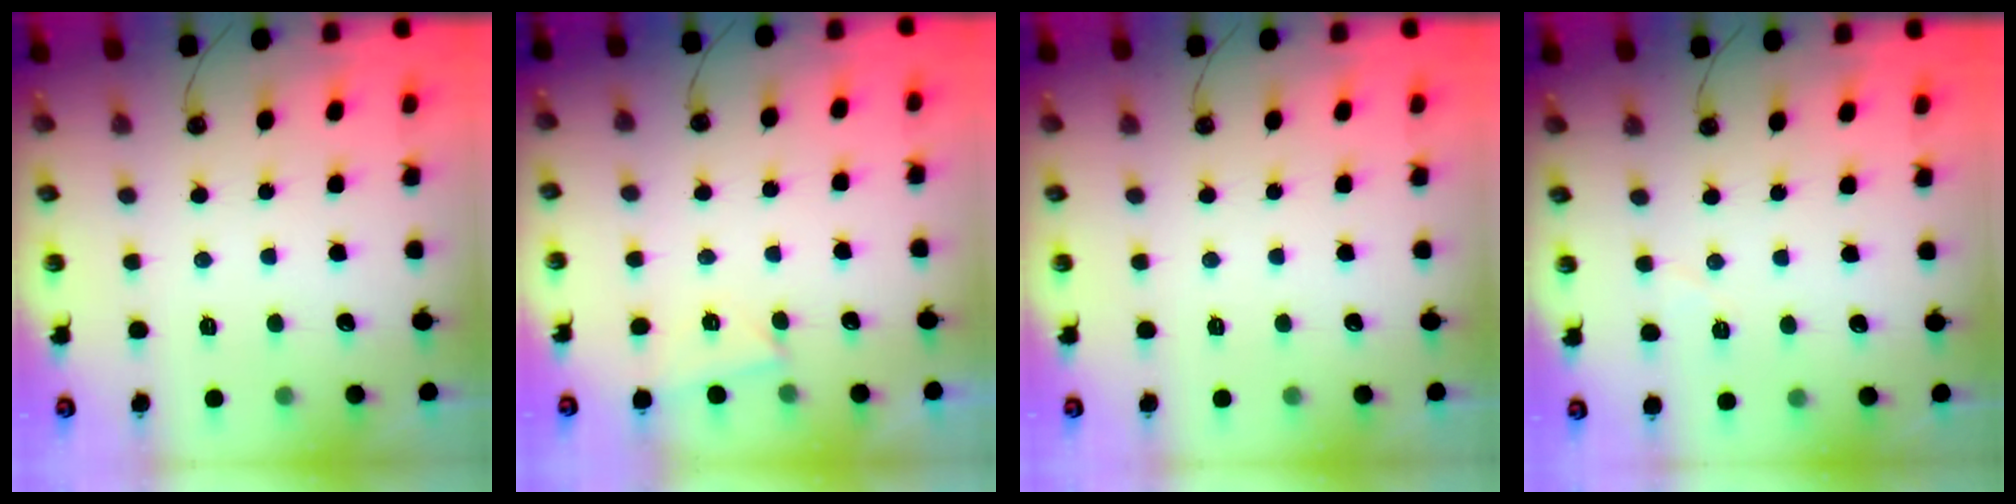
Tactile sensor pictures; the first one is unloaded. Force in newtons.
{"total": 1.6, "press": 1.6, "slide": 0.3}
{"total": 0.0}
{"total": 3.8, "press": 3.4, "slide": 1.7}